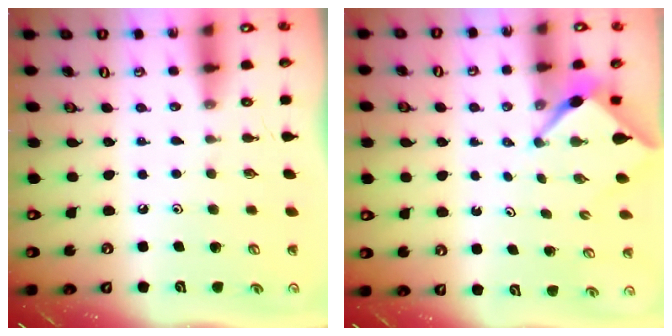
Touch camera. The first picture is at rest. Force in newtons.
{"total": 2.7, "press": 2.7, "slide": 0.3}